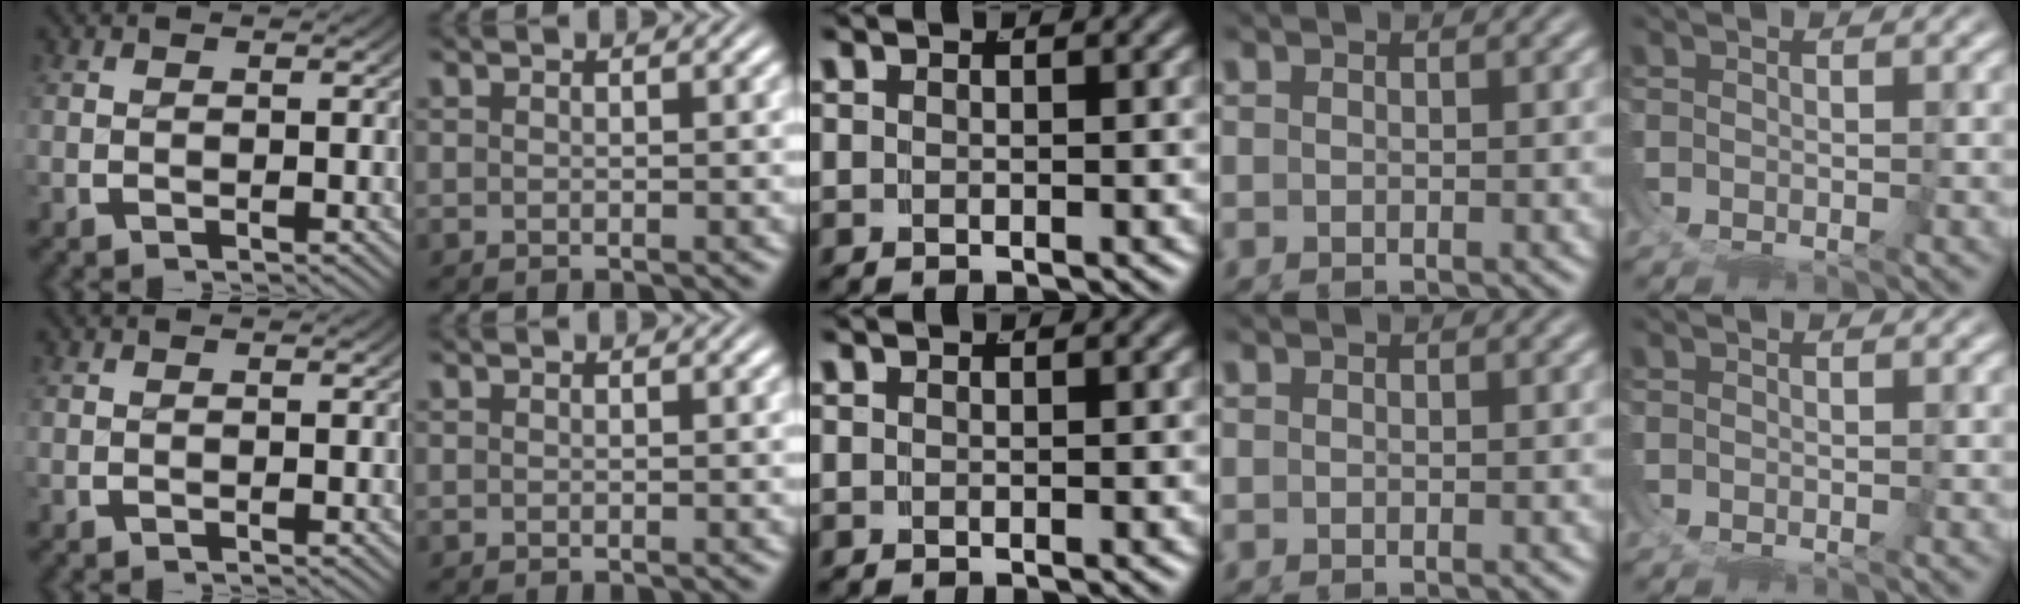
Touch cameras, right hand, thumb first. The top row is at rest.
{}